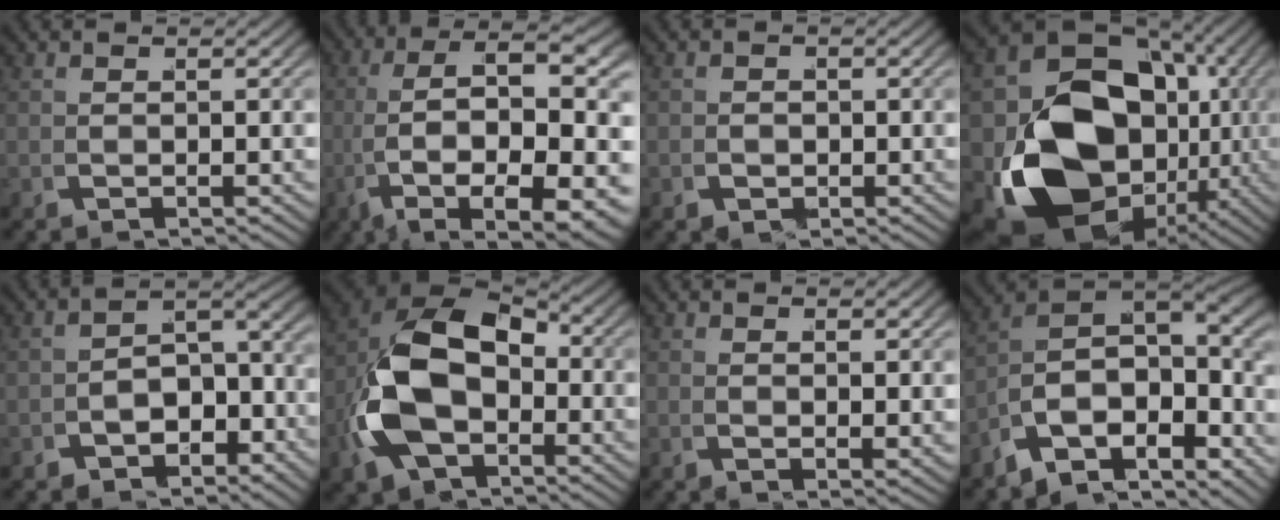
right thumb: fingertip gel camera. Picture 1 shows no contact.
{"total": 13.6, "force": [-1.8, 6.4, 11.9], "torque": [-0.234, -0.045, 0.009]}
{"total": 1.2, "force": [-0.6, 1.0, 0.3], "torque": [0.000, -0.001, -0.011]}
{"total": 21.6, "force": [-2.5, 14.7, 15.7], "torque": [-0.303, -0.060, -0.013]}
{"total": 4.9, "force": [-1.9, 3.2, 3.2], "torque": [-0.048, -0.011, -0.024]}
{"total": 13.0, "force": [-0.3, 9.1, 9.3], "torque": [-0.234, -0.032, 0.016]}
{"total": 1.3, "force": [0.7, 0.4, 1.1], "torque": [-0.018, 0.001, 0.012]}
{"total": 16.4, "force": [-0.4, 11.5, 11.7], "torque": [-0.234, -0.041, -0.004]}